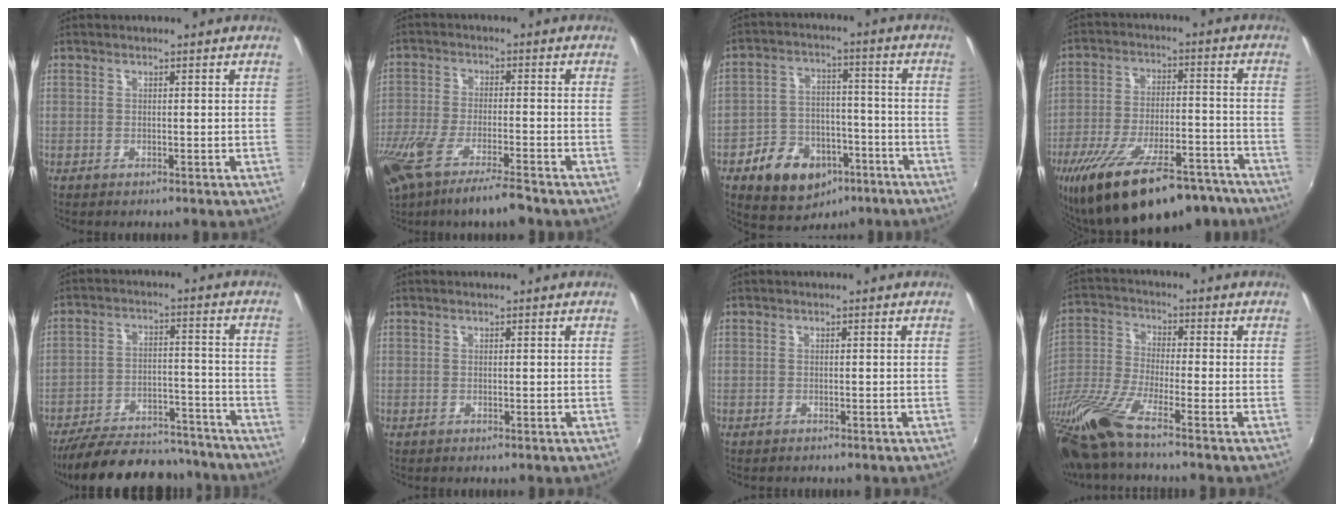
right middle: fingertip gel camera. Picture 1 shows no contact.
{"total": 14.6, "force": [-10.6, 2.6, 9.6], "torque": [-0.212, -0.055, -0.187]}
{"total": 14.4, "force": [-8.0, 10.0, 6.5], "torque": [-0.143, 0.027, -0.097]}
{"total": 24.9, "force": [-18.6, 8.8, 14.1], "torque": [-0.259, -0.027, -0.271]}
{"total": 24.1, "force": [-20.8, 7.8, 9.3], "torque": [-0.186, 0.011, -0.277]}
{"total": 0.0}
{"total": 0.6, "force": [-0.6, 0.1, 0.1], "torque": [-0.005, -0.001, -0.009]}
{"total": 15.2, "force": [-11.2, 1.5, 10.2], "torque": [-0.222, -0.042, -0.223]}